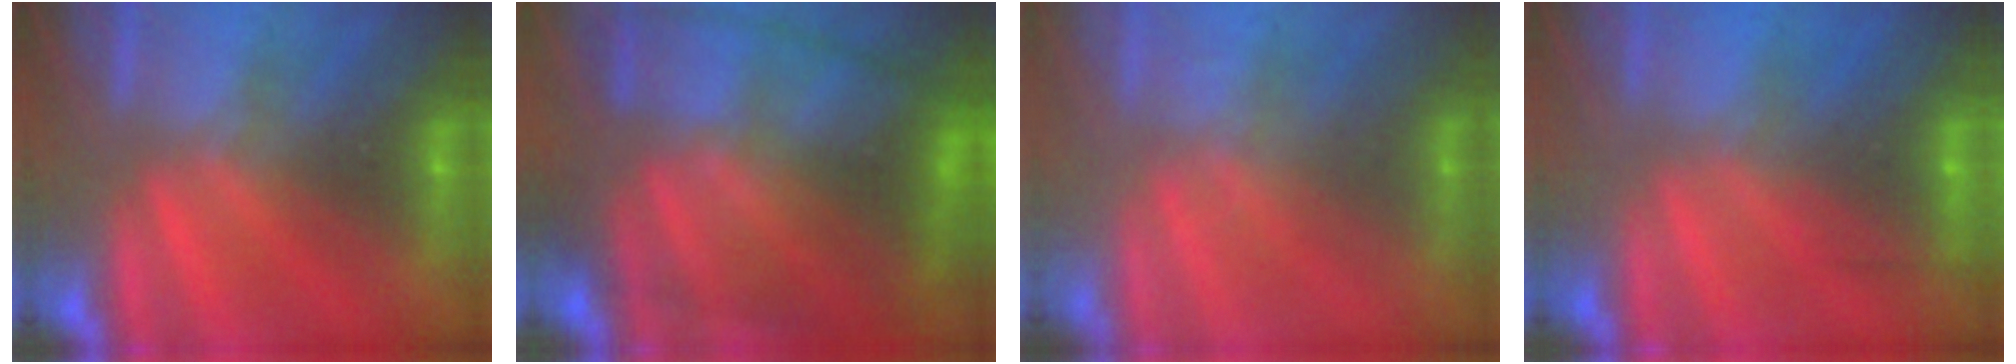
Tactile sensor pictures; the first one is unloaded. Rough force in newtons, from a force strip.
{"total": 10.5}
{"total": 1.5}
{"total": 2.4}